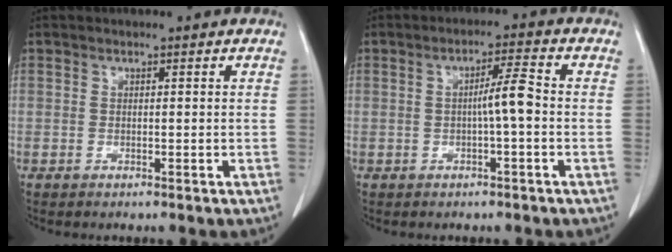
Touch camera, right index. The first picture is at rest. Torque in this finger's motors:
{"motor_torque": [0.57, -0.23, 0.23, 0.07]}